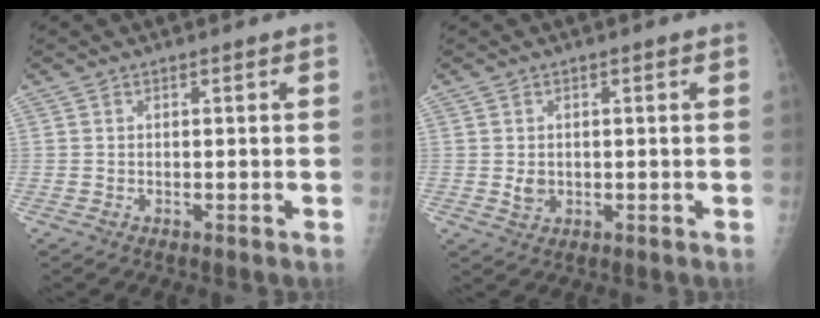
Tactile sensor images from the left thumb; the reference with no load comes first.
{"total": 2.4, "force": [0.0, 2.0, 1.3], "torque": [-0.013, -0.001, 0.006]}